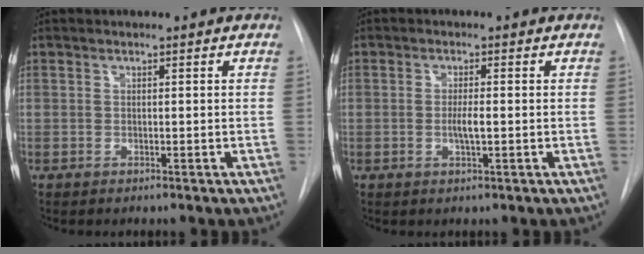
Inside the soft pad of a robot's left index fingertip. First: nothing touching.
{"total": 2.3, "force": [-0.3, 0.2, 2.3], "torque": [-0.044, -0.004, -0.007]}